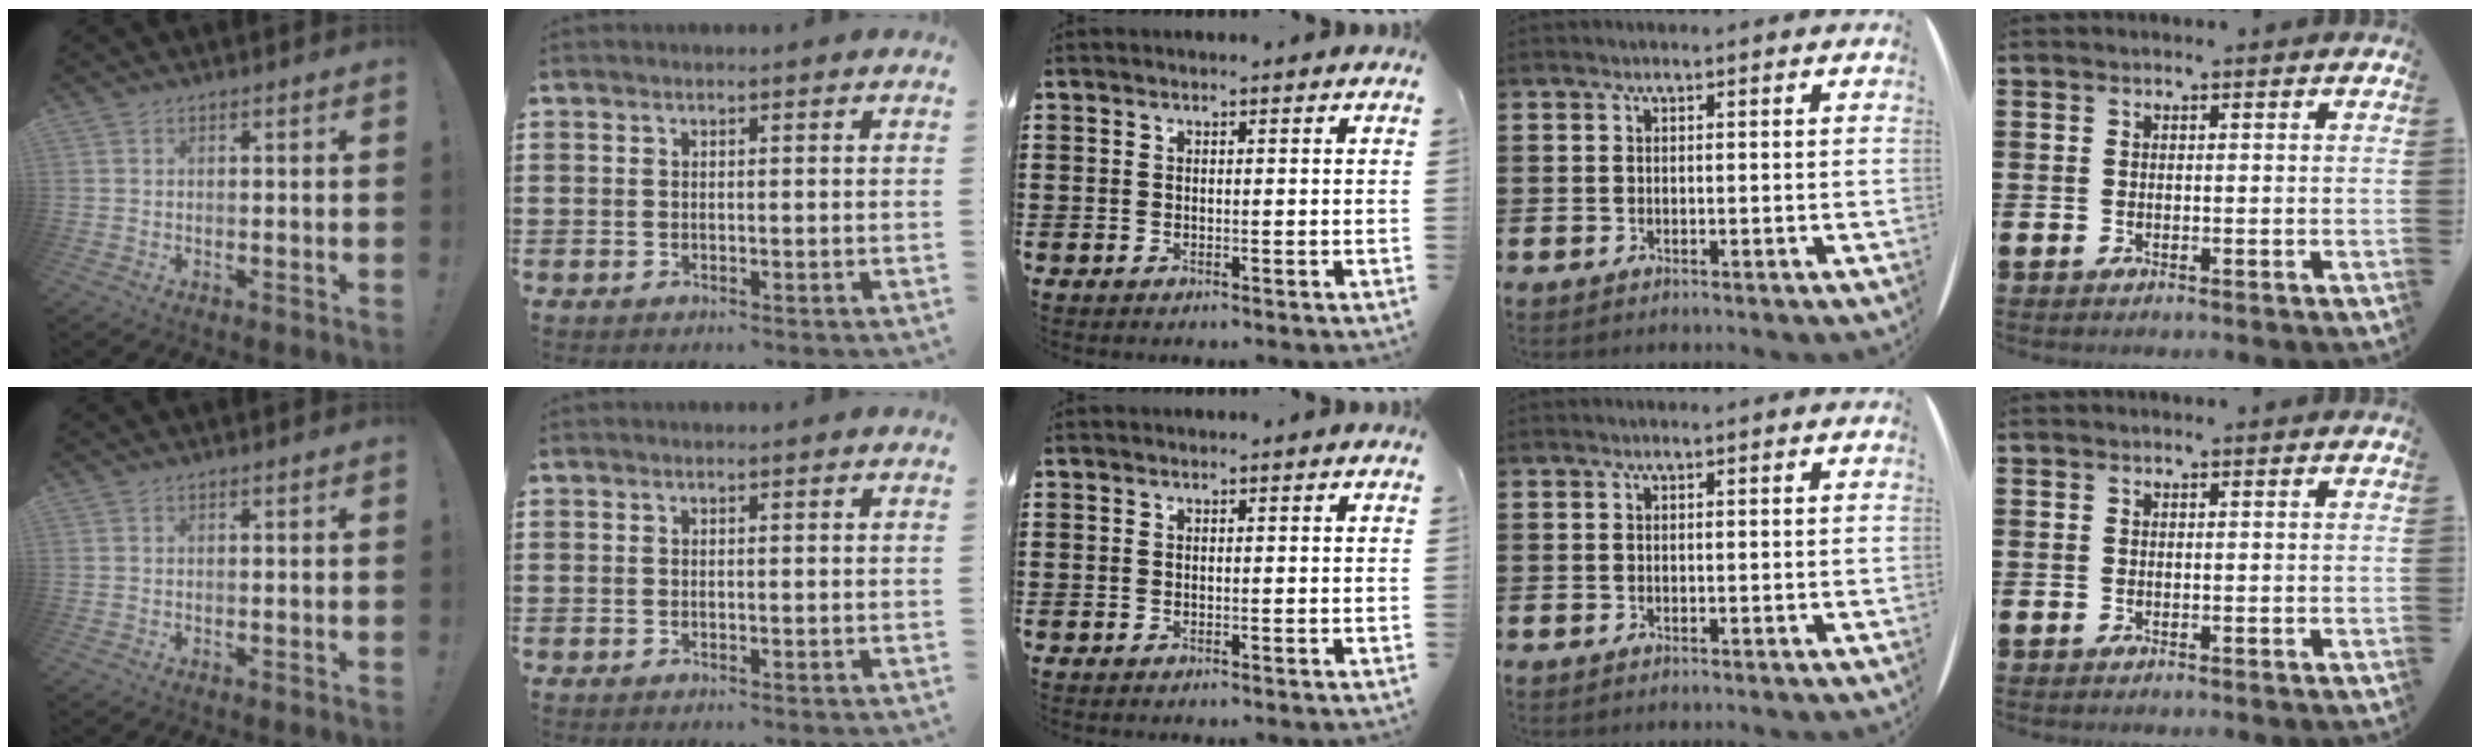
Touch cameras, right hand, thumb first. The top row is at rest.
{}